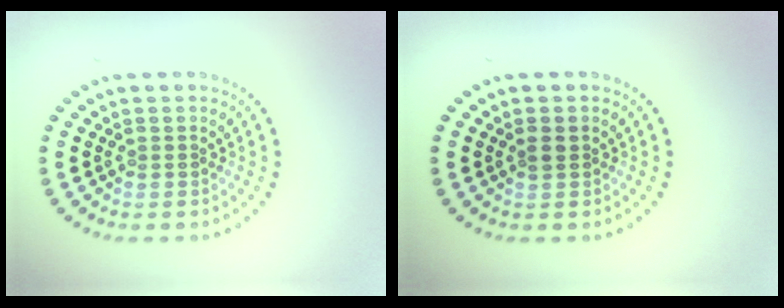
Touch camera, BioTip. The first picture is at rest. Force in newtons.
{"total": 0.9, "press": 0.9, "slide": 0.4}